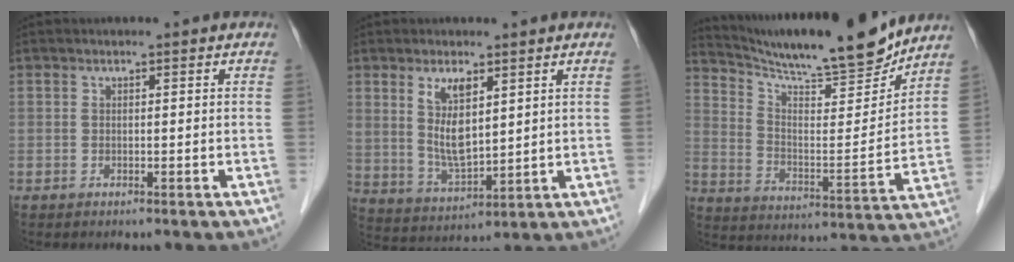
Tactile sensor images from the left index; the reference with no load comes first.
{"total": 7.4, "force": [3.1, 2.6, 6.2], "torque": [-0.124, -0.006, 0.070]}
{"total": 18.8, "force": [17.2, 1.0, 7.4], "torque": [-0.134, -0.026, 0.268]}